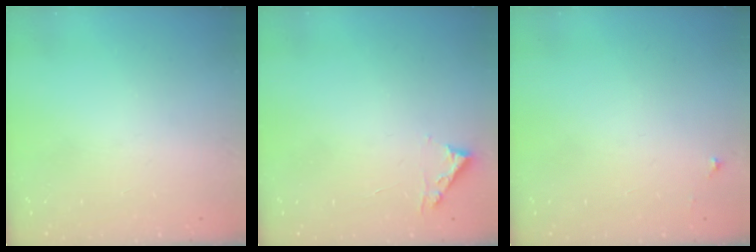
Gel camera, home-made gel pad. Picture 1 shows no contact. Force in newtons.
{"total": 4.5, "press": 4.4, "slide": 0.5}
{"total": 3.9, "press": 3.9, "slide": 0.4}